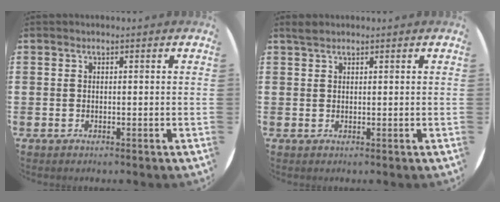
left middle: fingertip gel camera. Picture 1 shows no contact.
{"total": 1.1, "force": [1.0, 0.3, 0.3], "torque": [0.000, 0.000, 0.017]}